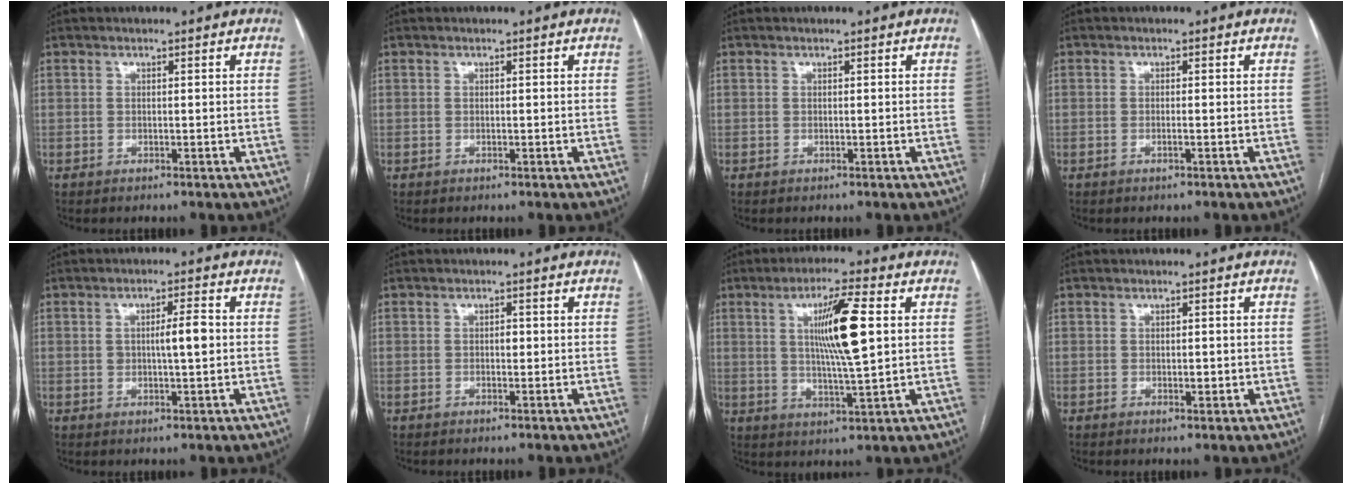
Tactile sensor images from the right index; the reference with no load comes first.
{"total": 0.0}
{"total": 0.0}
{"total": 0.6, "force": [-0.3, 0.0, 0.6], "torque": [-0.013, -0.001, -0.004]}
{"total": 4.6, "force": [0.2, 0.6, 4.6], "torque": [-0.075, 0.003, 0.002]}
{"total": 1.1, "force": [0.0, 0.6, 0.9], "torque": [-0.014, 0.002, 0.000]}
{"total": 10.6, "force": [2.3, 0.4, 10.3], "torque": [-0.181, -0.003, 0.041]}
{"total": 1.6, "force": [-0.1, 0.9, 1.3], "torque": [-0.017, -0.002, 0.001]}